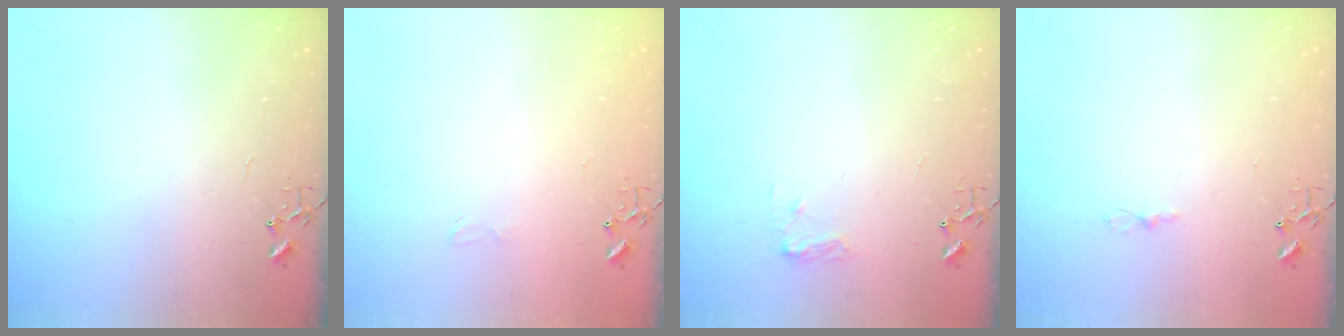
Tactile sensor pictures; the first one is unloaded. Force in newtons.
{"total": 4.8, "press": 4.8, "slide": 0.6}
{"total": 6.9, "press": 6.9, "slide": 0.7}
{"total": 2.4, "press": 2.4, "slide": 0.3}